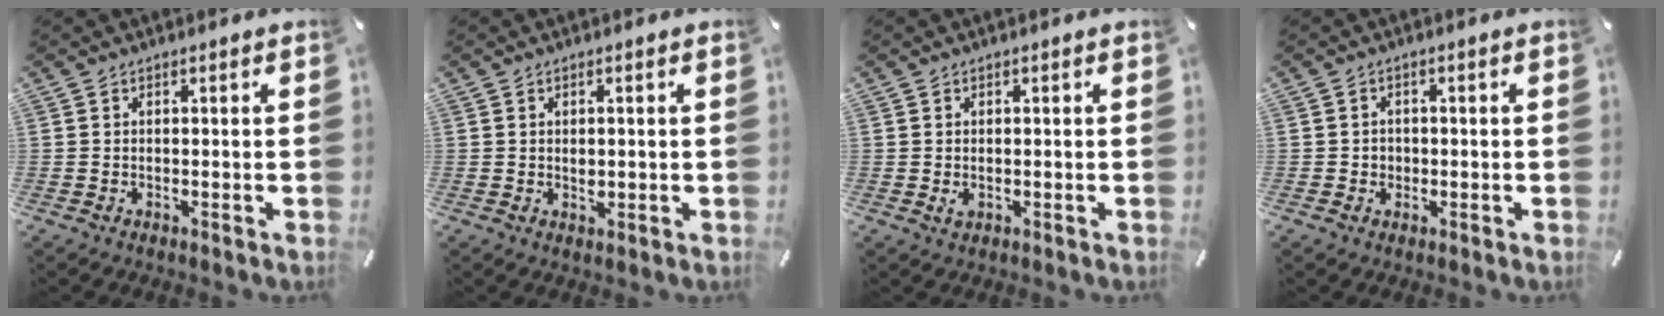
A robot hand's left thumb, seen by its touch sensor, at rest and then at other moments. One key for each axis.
{"total": 1.6, "fx": 0.2, "fy": 1.1, "fz": 1.1, "tx": -0.024, "ty": 0.004, "tz": 0.002}
{"total": 0.9, "fx": 0.0, "fy": 0.8, "fz": 0.4, "tx": -0.009, "ty": 0.003, "tz": 0.000}
{"total": 1.9, "fx": -0.2, "fy": 1.9, "fz": 0.1, "tx": -0.005, "ty": 0.007, "tz": -0.007}